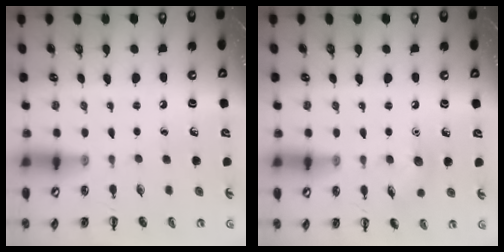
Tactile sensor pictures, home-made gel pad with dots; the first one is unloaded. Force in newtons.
{"total": 5.6, "press": 5.4, "slide": 1.5}